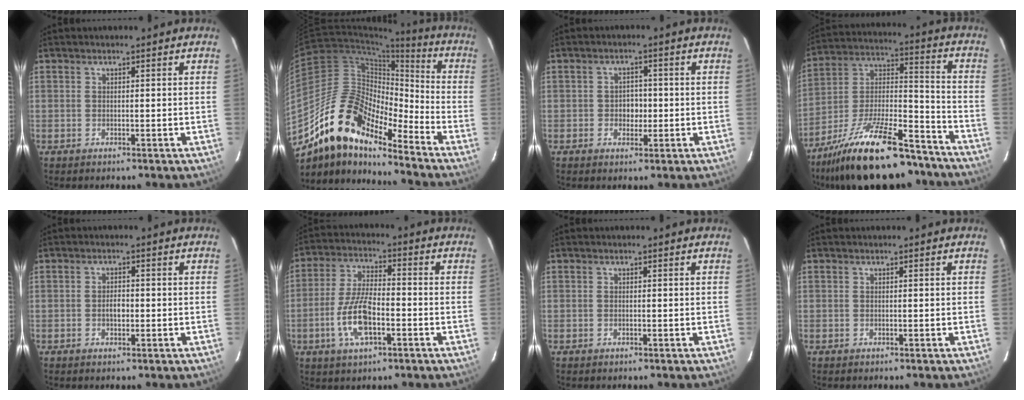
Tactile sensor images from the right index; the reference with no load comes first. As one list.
[{"total": 17.9, "force": [-13.9, 6.0, 9.6], "torque": [-0.168, -0.004, -0.273]}, {"total": 2.9, "force": [-0.5, 2.5, 1.4], "torque": [-0.021, 0.010, -0.007]}, {"total": 25.5, "force": [-18.9, 8.1, 15.1], "torque": [-0.274, -0.003, -0.291]}, {"total": 2.1, "force": [-0.4, 1.2, 1.6], "torque": [-0.029, 0.005, -0.007]}, {"total": 10.3, "force": [-3.7, 3.9, 8.8], "torque": [-0.184, 0.002, -0.068]}, {"total": 0.0}, {"total": 0.0}]